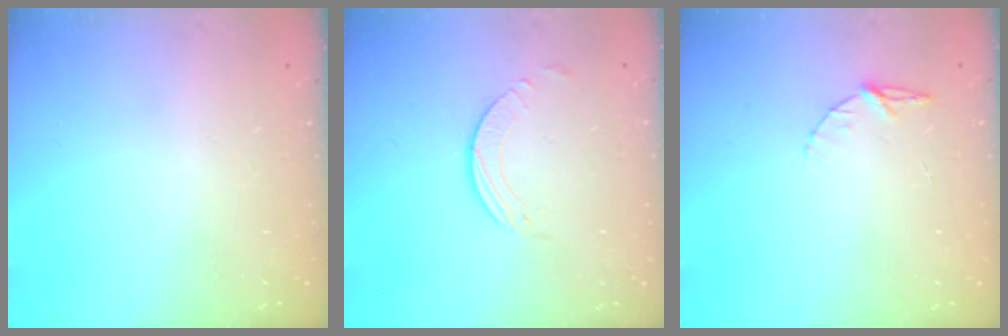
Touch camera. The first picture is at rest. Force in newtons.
{"total": 1.9, "press": 1.9, "slide": 0.2}
{"total": 5.2, "press": 5.1, "slide": 0.5}